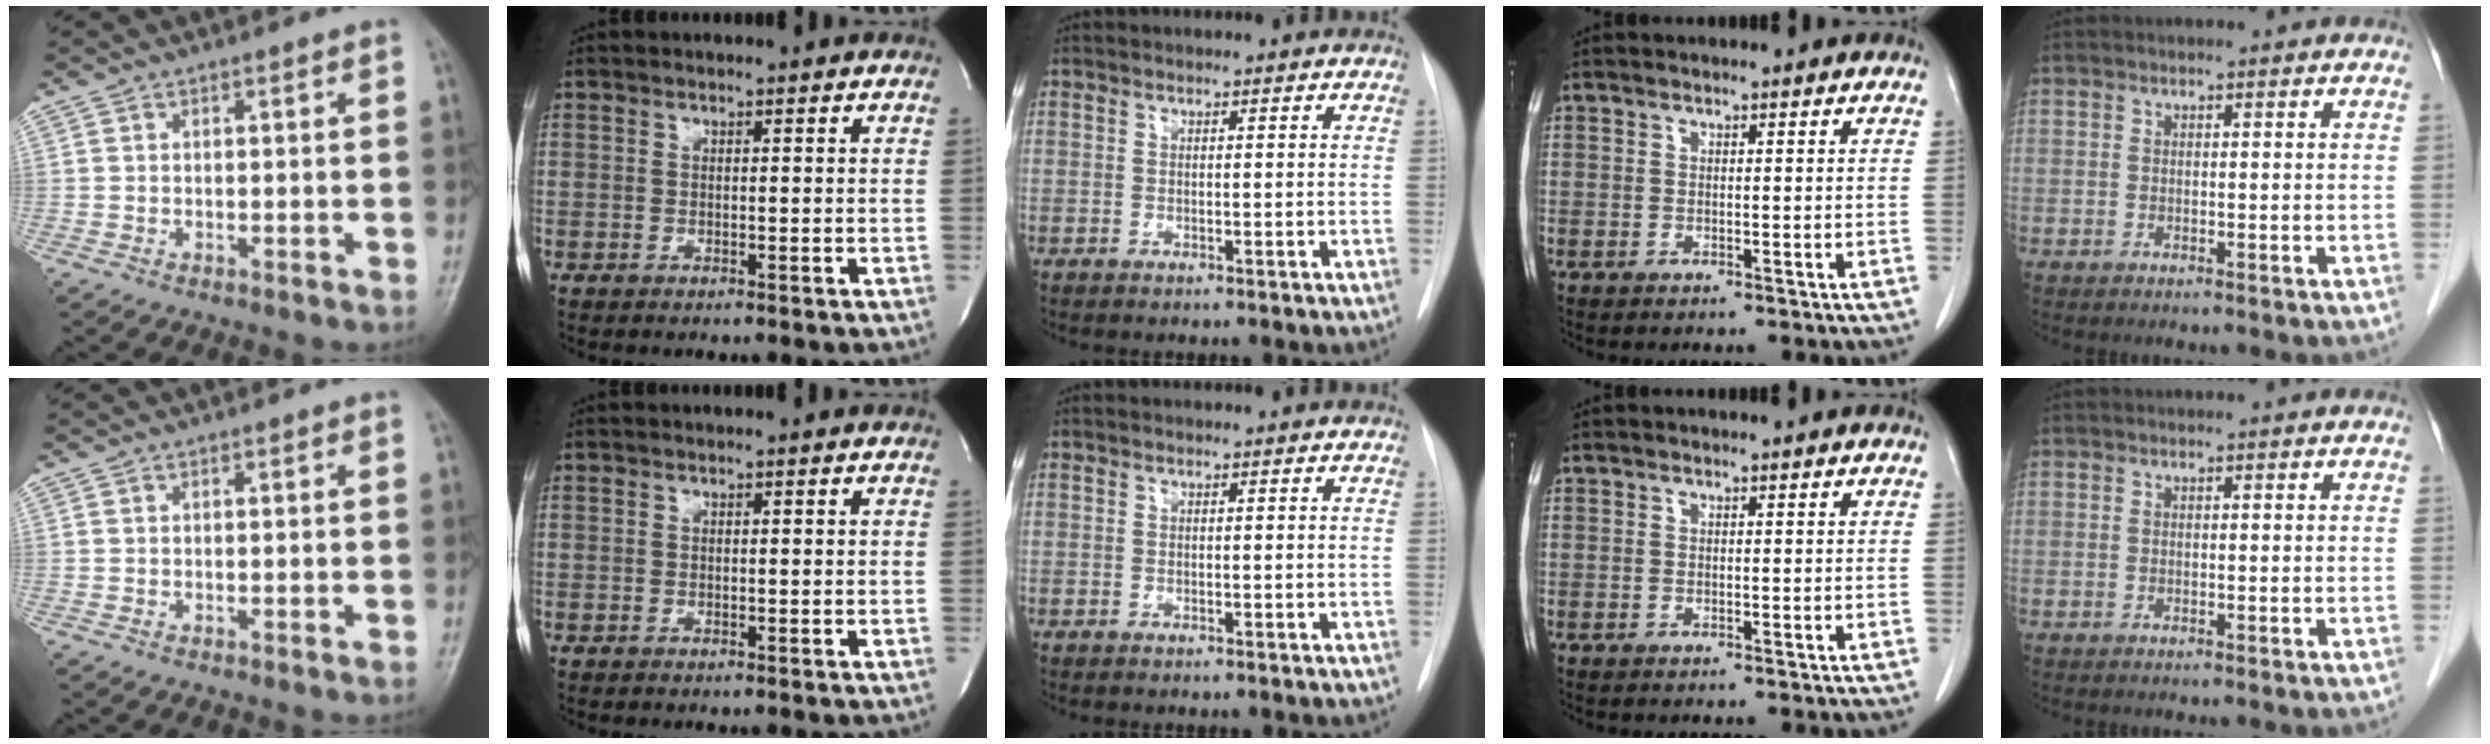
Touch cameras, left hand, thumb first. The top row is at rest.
{}